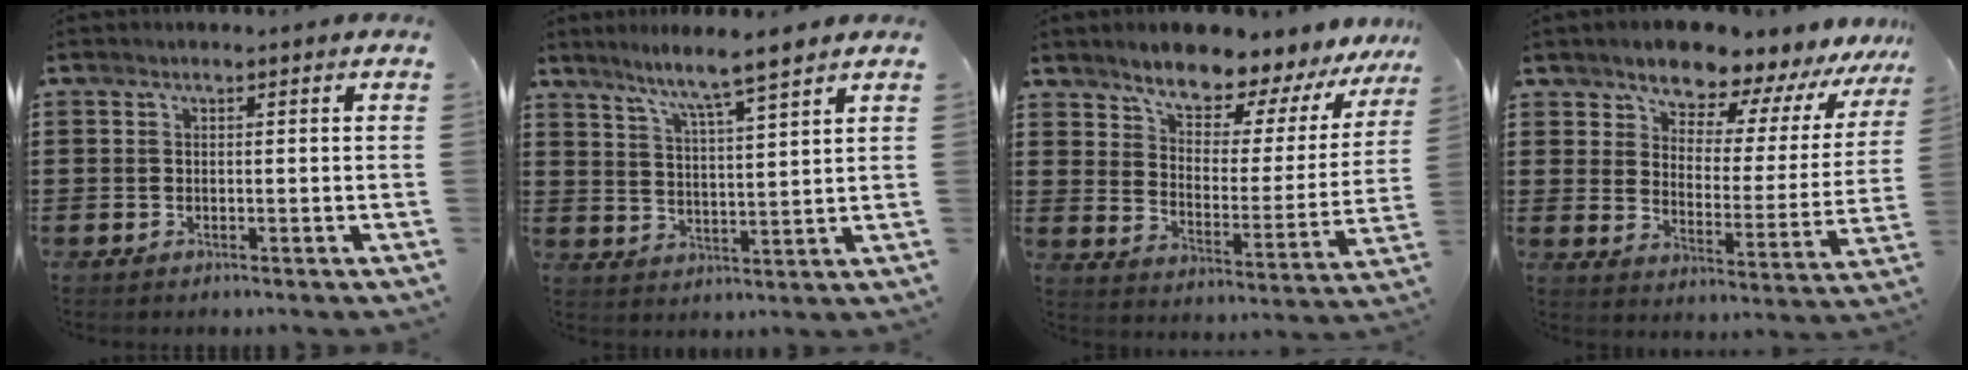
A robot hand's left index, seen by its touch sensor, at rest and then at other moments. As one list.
[{"total": 5.5, "force": [4.8, -1.0, 2.7], "torque": [-0.071, -0.028, 0.076]}, {"total": 7.9, "force": [7.2, 2.2, 2.5], "torque": [-0.063, -0.055, 0.121]}, {"total": 8.0, "force": [7.6, 2.1, 1.4], "torque": [-0.053, -0.059, 0.133]}]